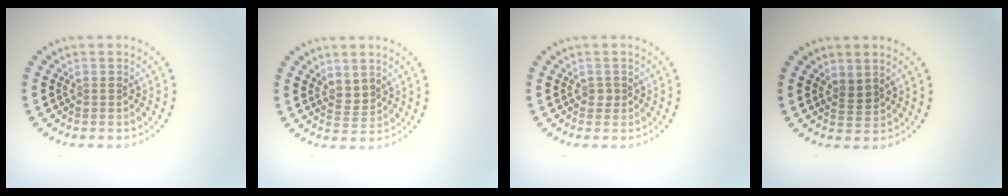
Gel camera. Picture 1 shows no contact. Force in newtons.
{"total": 1.6, "press": 1.3, "slide": 1.0}
{"total": 0.6, "press": 0.5, "slide": 0.3}
{"total": 1.3, "press": 1.0, "slide": 0.8}